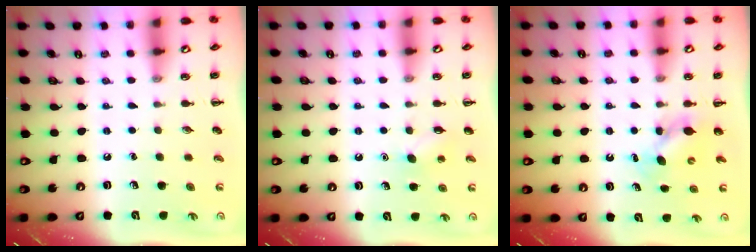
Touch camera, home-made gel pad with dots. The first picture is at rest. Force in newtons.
{"total": 4.9, "press": 4.8, "slide": 1.3}
{"total": 4.8, "press": 4.7, "slide": 0.7}